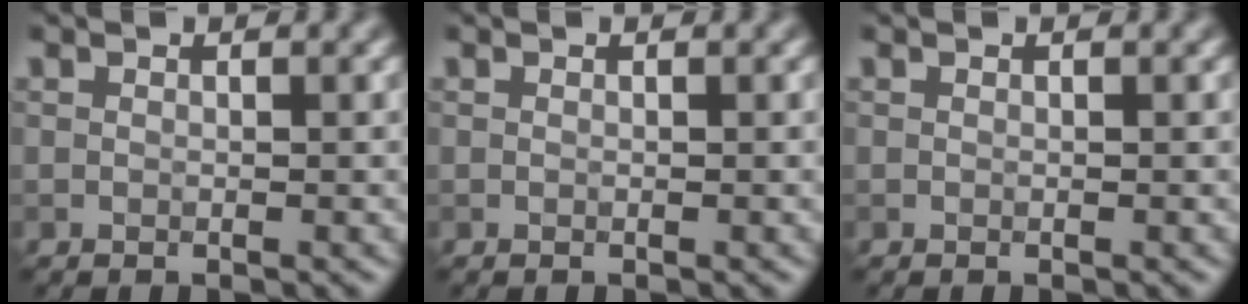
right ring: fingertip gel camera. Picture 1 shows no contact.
{"total": 0.0}
{"total": 0.0}